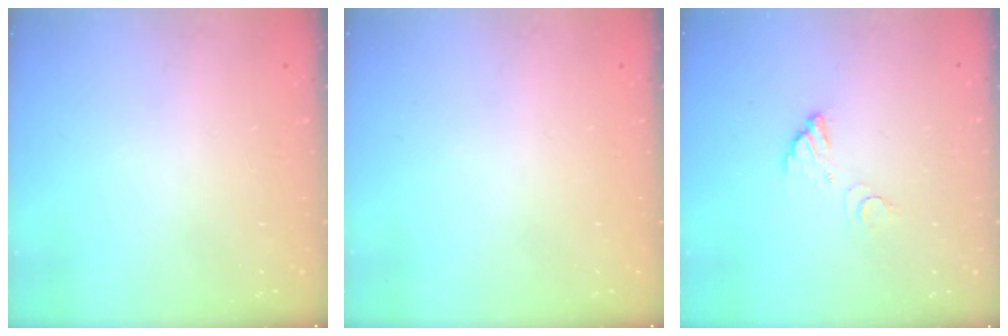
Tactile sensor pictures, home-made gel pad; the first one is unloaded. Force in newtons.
{"total": 0.0}
{"total": 3.6, "press": 3.6, "slide": 0.2}